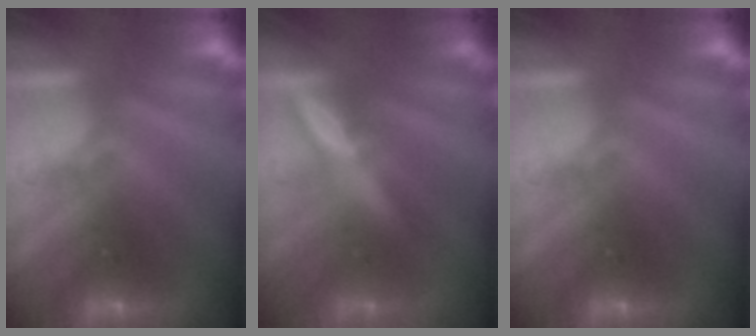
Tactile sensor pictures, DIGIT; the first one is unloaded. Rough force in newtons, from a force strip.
{"total": 2.4}
{"total": 0.0}